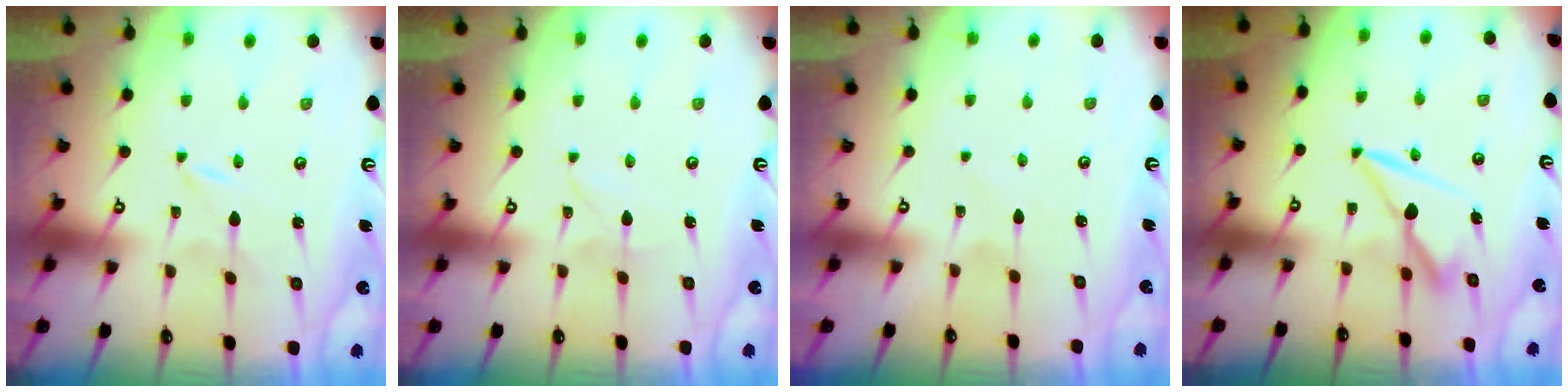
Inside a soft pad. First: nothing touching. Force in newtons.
{"total": 2.3, "press": 2.3, "slide": 0.1}
{"total": 2.3, "press": 2.3, "slide": 0.1}
{"total": 9.4, "press": 9.4, "slide": 1.2}